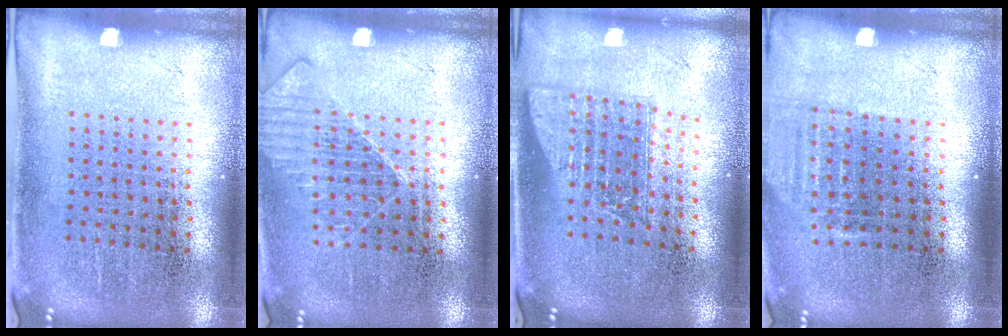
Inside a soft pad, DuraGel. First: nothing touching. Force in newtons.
{"total": 1.3, "press": 1.3, "slide": 0.3}
{"total": 1.6, "press": 1.2, "slide": 1.0}
{"total": 1.0, "press": 0.9, "slide": 0.4}